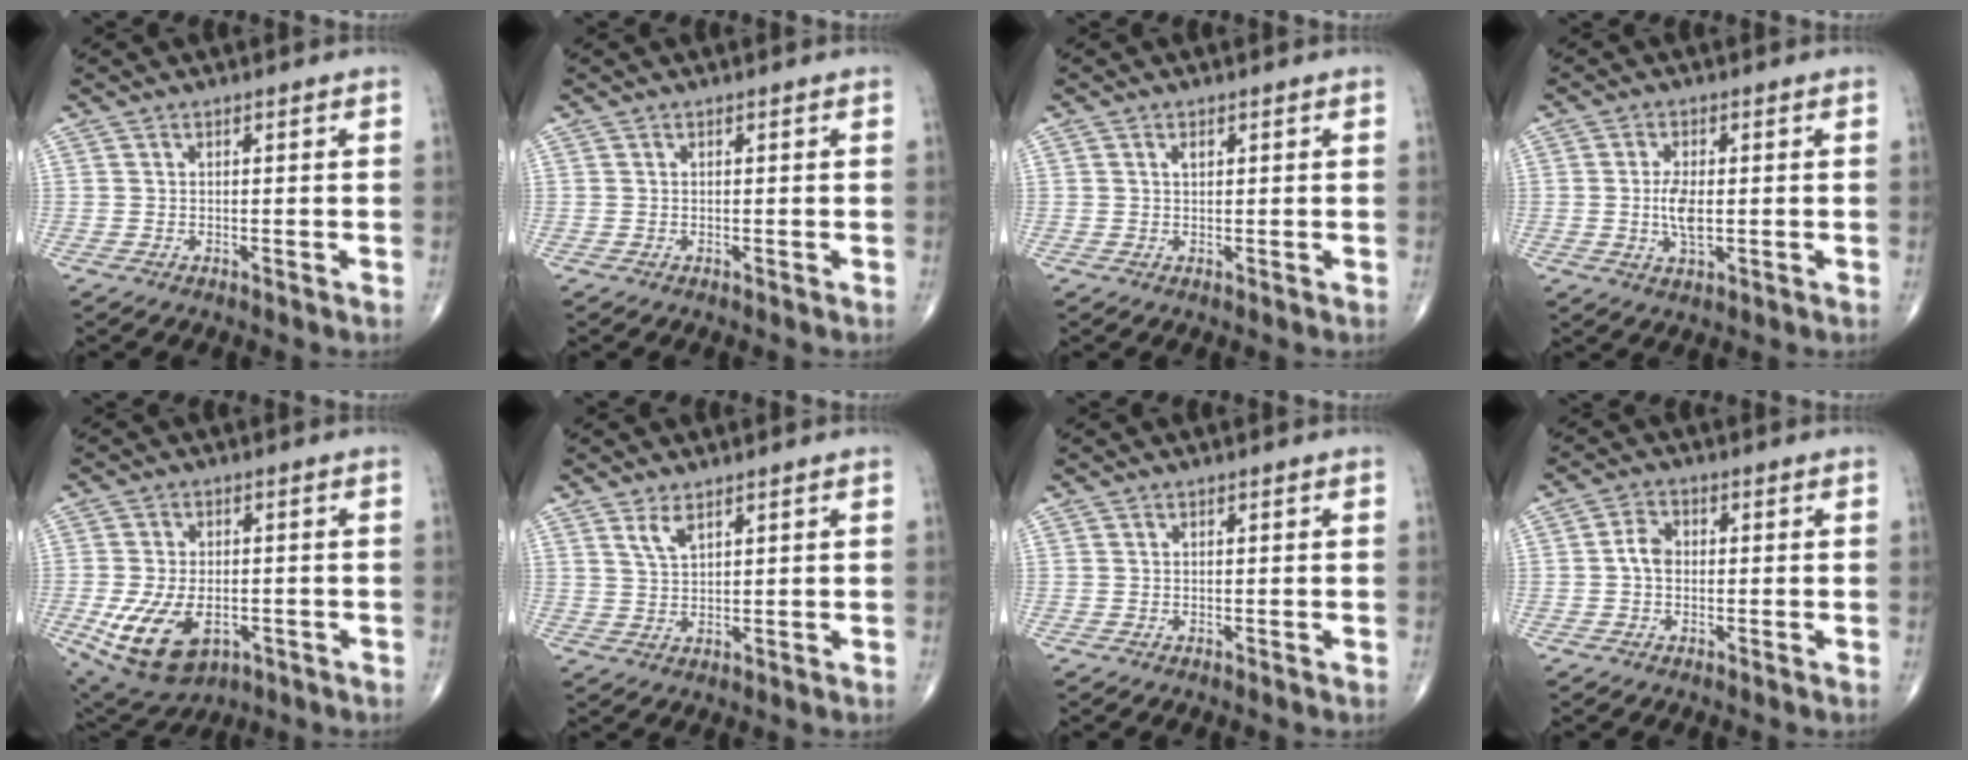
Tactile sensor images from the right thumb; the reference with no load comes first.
{"total": 0.0}
{"total": 1.2, "force": [0.5, 0.7, 0.8], "torque": [-0.013, 0.001, 0.008]}
{"total": 5.1, "force": [-0.2, 2.3, 4.6], "torque": [-0.091, -0.006, -0.005]}
{"total": 13.1, "force": [-3.9, 7.9, 9.7], "torque": [-0.183, 0.002, -0.048]}
{"total": 3.2, "force": [2.1, 1.2, 2.1], "torque": [-0.039, -0.011, 0.046]}
{"total": 0.0}
{"total": 3.3, "force": [-0.2, 2.4, 2.3], "torque": [-0.036, 0.012, -0.011]}